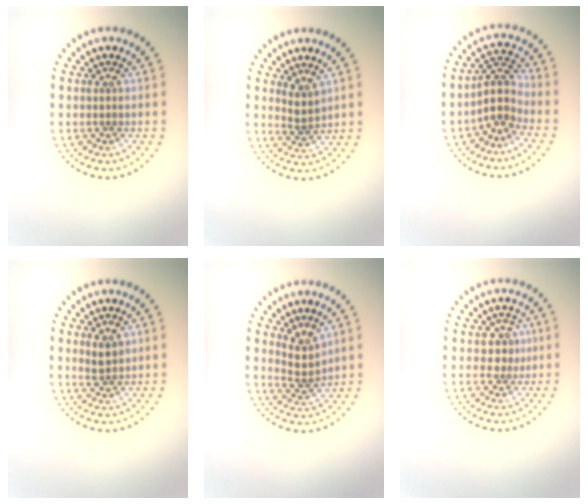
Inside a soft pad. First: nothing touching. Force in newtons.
{"total": 1.8, "press": 1.2, "slide": 1.3}
{"total": 3.0, "press": 2.2, "slide": 2.0}
{"total": 1.4, "press": 1.4, "slide": 0.4}
{"total": 2.4, "press": 1.7, "slide": 1.7}
{"total": 1.7, "press": 1.5, "slide": 0.9}